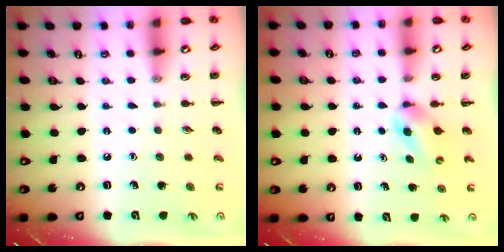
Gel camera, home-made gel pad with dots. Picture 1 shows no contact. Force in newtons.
{"total": 2.8, "press": 2.5, "slide": 1.3}